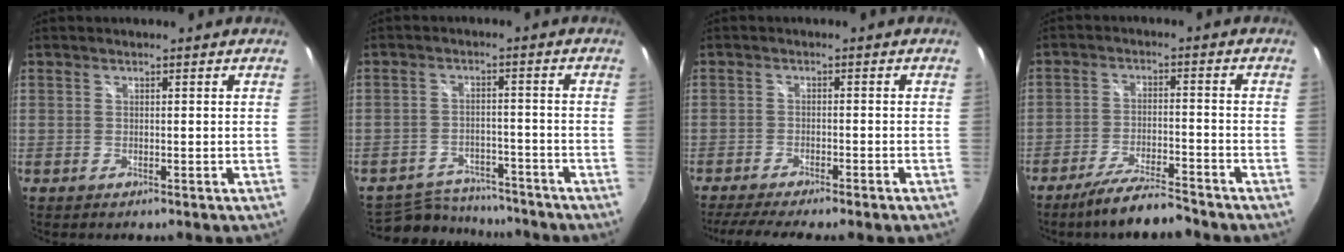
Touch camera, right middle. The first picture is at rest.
{"total": 12.5, "force": [-11.3, 4.5, 3.1], "torque": [-0.081, 0.009, -0.159]}
{"total": 8.9, "force": [-7.6, 0.2, 4.6], "torque": [-0.100, -0.024, -0.116]}
{"total": 9.4, "force": [-8.2, 0.8, 4.5], "torque": [-0.101, -0.014, -0.141]}